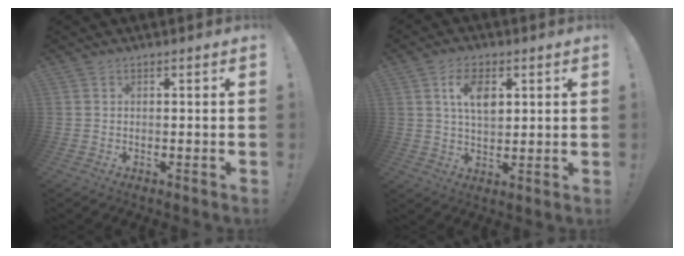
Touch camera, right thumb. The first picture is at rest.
{"total": 8.9, "force": [3.0, 5.3, 6.4], "torque": [-0.097, 0.002, 0.052]}